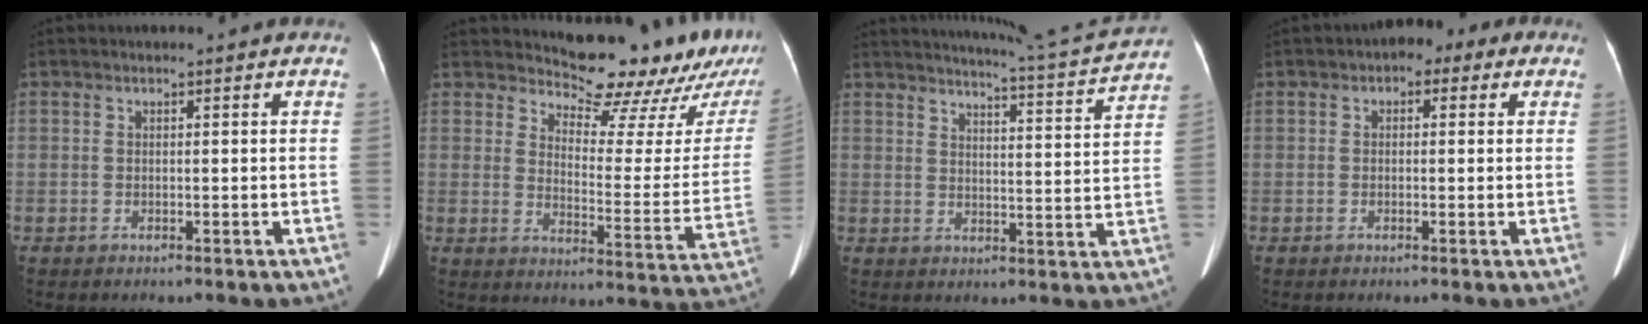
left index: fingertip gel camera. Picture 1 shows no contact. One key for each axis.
{"total": 17.4, "fx": 16.0, "fy": 3.3, "fz": 6.1, "tx": -0.068, "ty": -0.083, "tz": 0.180}
{"total": 13.1, "fx": 12.5, "fy": -2.0, "fz": 3.1, "tx": -0.062, "ty": -0.037, "tz": 0.165}
{"total": 4.1, "fx": 1.7, "fy": 2.5, "fz": 2.7, "tx": -0.029, "ty": 0.029, "tz": 0.014}